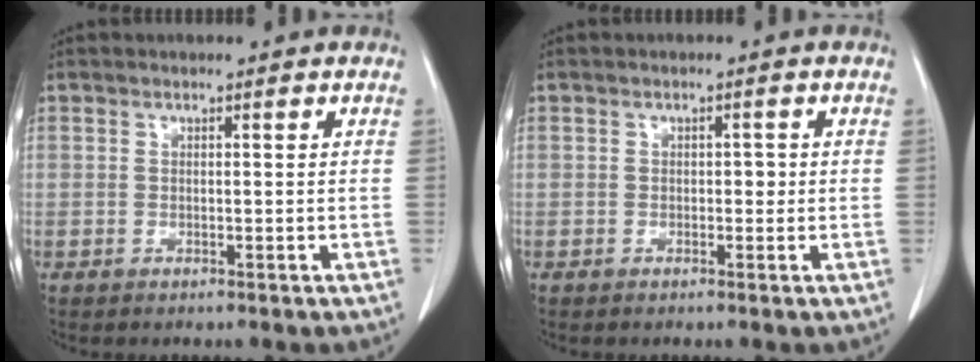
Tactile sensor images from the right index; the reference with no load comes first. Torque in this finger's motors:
{"motor_torque": [0.04, -0.02, 0.00, 0.01]}